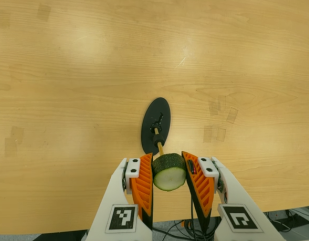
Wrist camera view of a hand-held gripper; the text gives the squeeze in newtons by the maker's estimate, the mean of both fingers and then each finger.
{"total": 10.3, "left": 9.8, "right": 10.7}